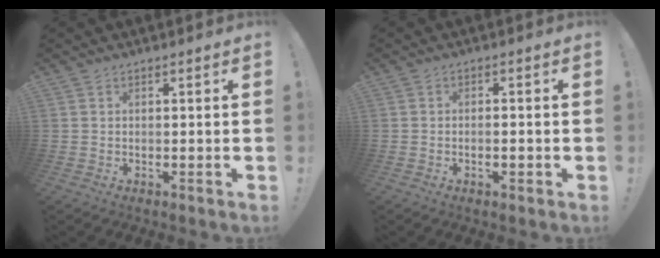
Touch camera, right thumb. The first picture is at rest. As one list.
[{"total": 2.1, "force": [-0.9, 0.7, 1.7], "torque": [-0.021, 0.001, -0.016]}]